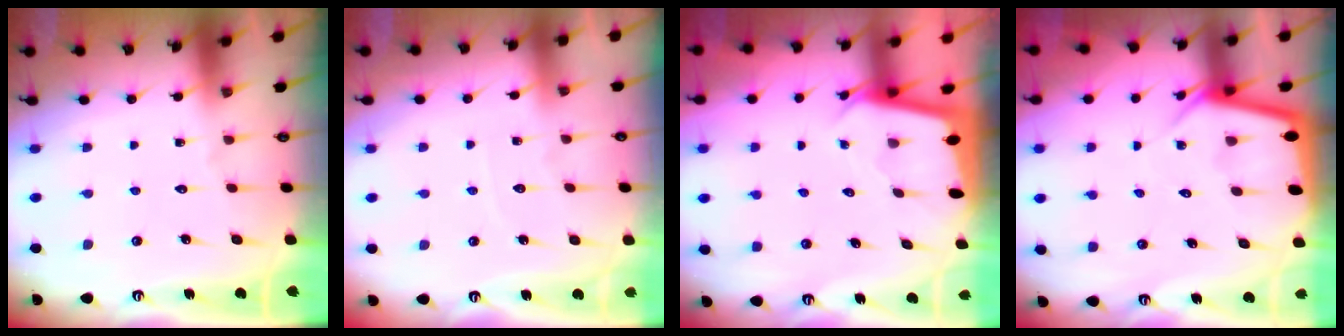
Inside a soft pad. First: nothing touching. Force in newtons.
{"total": 3.6, "press": 3.6, "slide": 0.6}
{"total": 2.1, "press": 2.1, "slide": 0.1}
{"total": 4.9, "press": 4.9, "slide": 0.4}